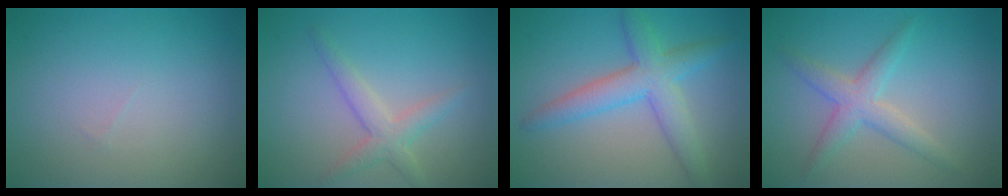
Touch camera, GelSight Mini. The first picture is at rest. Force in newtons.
{"total": 2.5, "press": 2.5, "slide": 0.2}
{"total": 4.8, "press": 4.8, "slide": 0.1}
{"total": 3.0, "press": 3.0, "slide": 0.1}